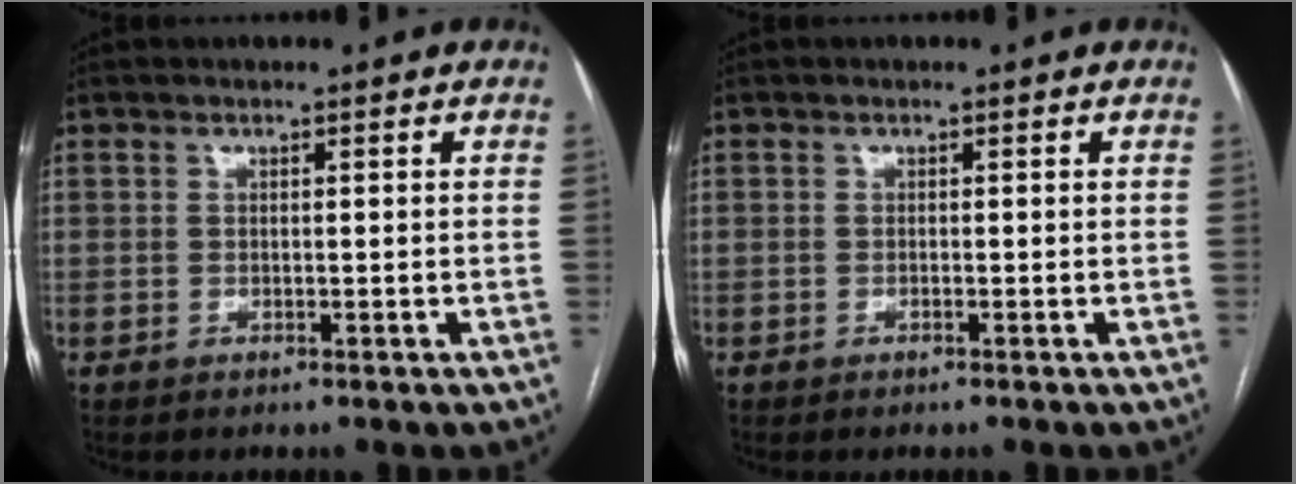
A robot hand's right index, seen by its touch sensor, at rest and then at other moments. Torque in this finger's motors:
{"motor_torque": [-0.09, 0.05, -0.05, 0.01]}